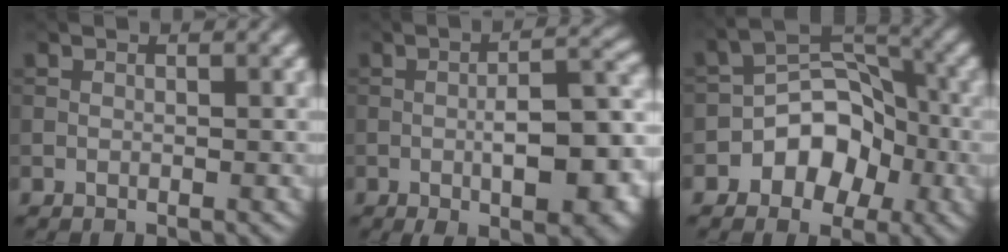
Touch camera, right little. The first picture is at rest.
{"total": 9.7, "force": [-2.4, 3.4, 8.7], "torque": [-0.128, -0.004, -0.034]}
{"total": 5.9, "force": [-2.4, 4.3, 3.3], "torque": [-0.025, 0.013, -0.046]}